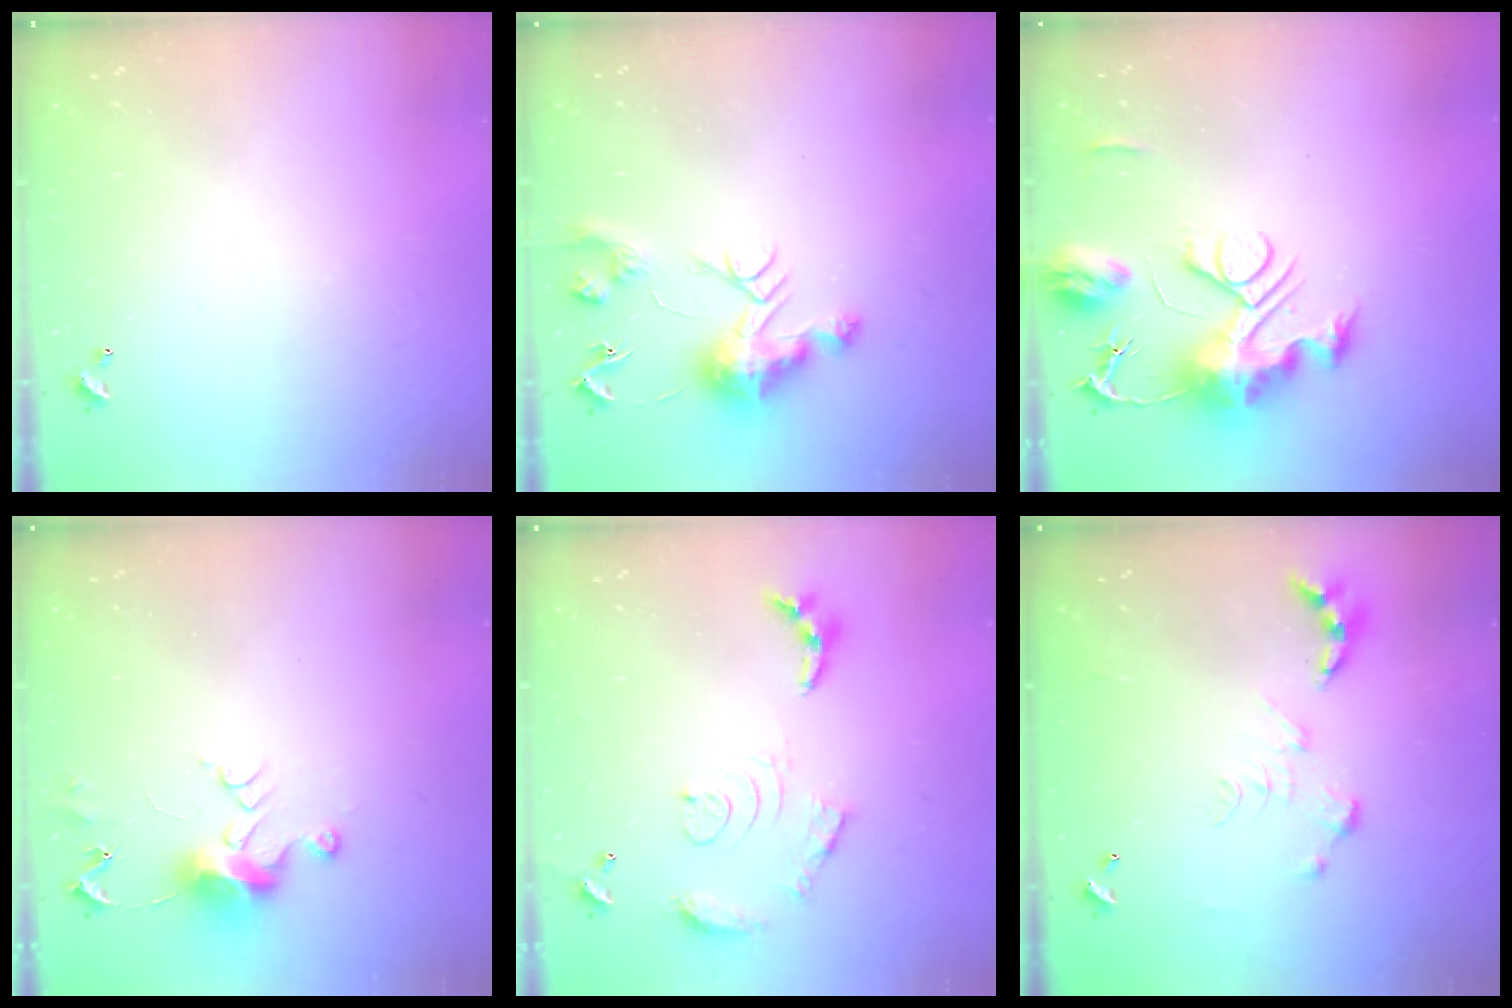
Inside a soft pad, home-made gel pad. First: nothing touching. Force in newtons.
{"total": 10.0, "press": 10.0, "slide": 0.6}
{"total": 12.6, "press": 12.6, "slide": 1.2}
{"total": 7.7, "press": 7.7, "slide": 0.4}
{"total": 12.6, "press": 12.5, "slide": 1.3}
{"total": 0.0}